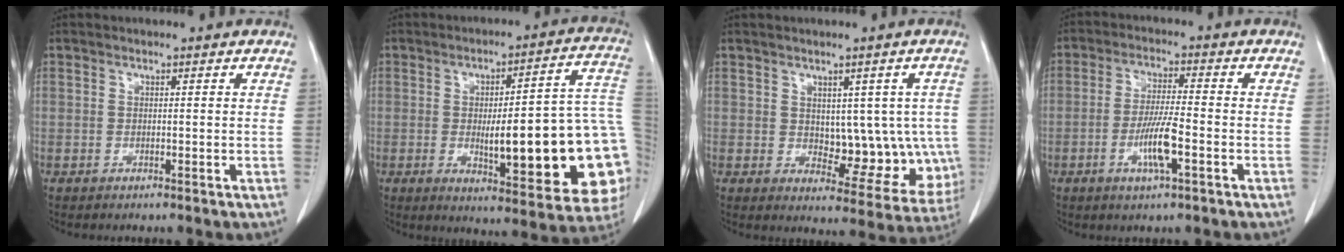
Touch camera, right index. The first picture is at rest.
{"total": 23.6, "force": [-3.5, 4.6, 22.9], "torque": [-0.217, 0.018, -0.031]}
{"total": 10.3, "force": [0.2, 6.0, 8.4], "torque": [-0.080, 0.013, 0.025]}
{"total": 6.9, "force": [-2.4, 0.6, 6.5], "torque": [-0.123, -0.004, -0.043]}